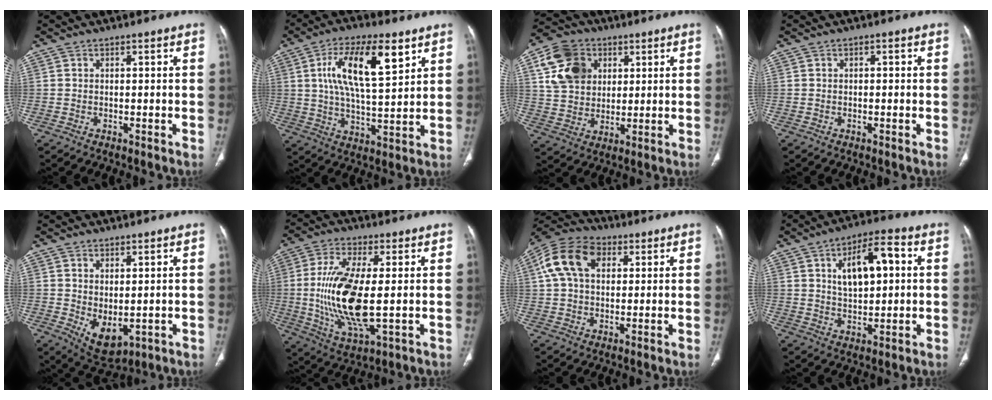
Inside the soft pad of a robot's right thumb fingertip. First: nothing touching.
{"total": 15.3, "force": [6.0, 5.5, 12.9], "torque": [-0.219, -0.016, 0.105]}
{"total": 13.2, "force": [4.5, 10.4, 6.8], "torque": [-0.107, -0.001, 0.084]}
{"total": 0.8, "force": [0.0, 0.5, 0.7], "torque": [-0.012, 0.004, 0.001]}
{"total": 6.7, "force": [-0.5, 3.7, 5.6], "torque": [-0.081, -0.013, 0.016]}
{"total": 16.8, "force": [-0.4, 6.1, 15.7], "torque": [-0.328, -0.016, 0.000]}
{"total": 13.1, "force": [4.0, 8.8, 8.9], "torque": [-0.166, 0.021, 0.066]}
{"total": 11.8, "force": [2.9, 5.6, 10.0], "torque": [-0.141, 0.009, 0.046]}